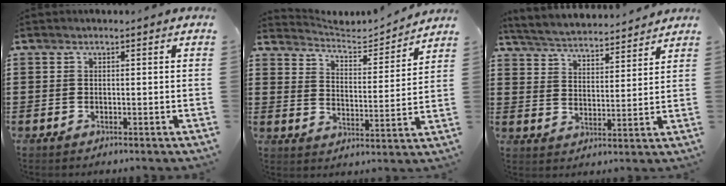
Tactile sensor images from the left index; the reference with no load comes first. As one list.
[{"total": 4.2, "force": [4.2, 0.2, 0.5], "torque": [-0.025, -0.038, 0.065]}, {"total": 4.1, "force": [4.1, 0.0, 0.2], "torque": [-0.027, -0.030, 0.067]}]